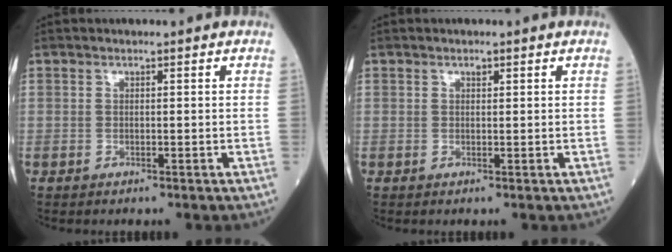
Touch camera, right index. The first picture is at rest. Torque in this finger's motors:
{"motor_torque": [0.06, 0.04, 0.07, 0.02]}